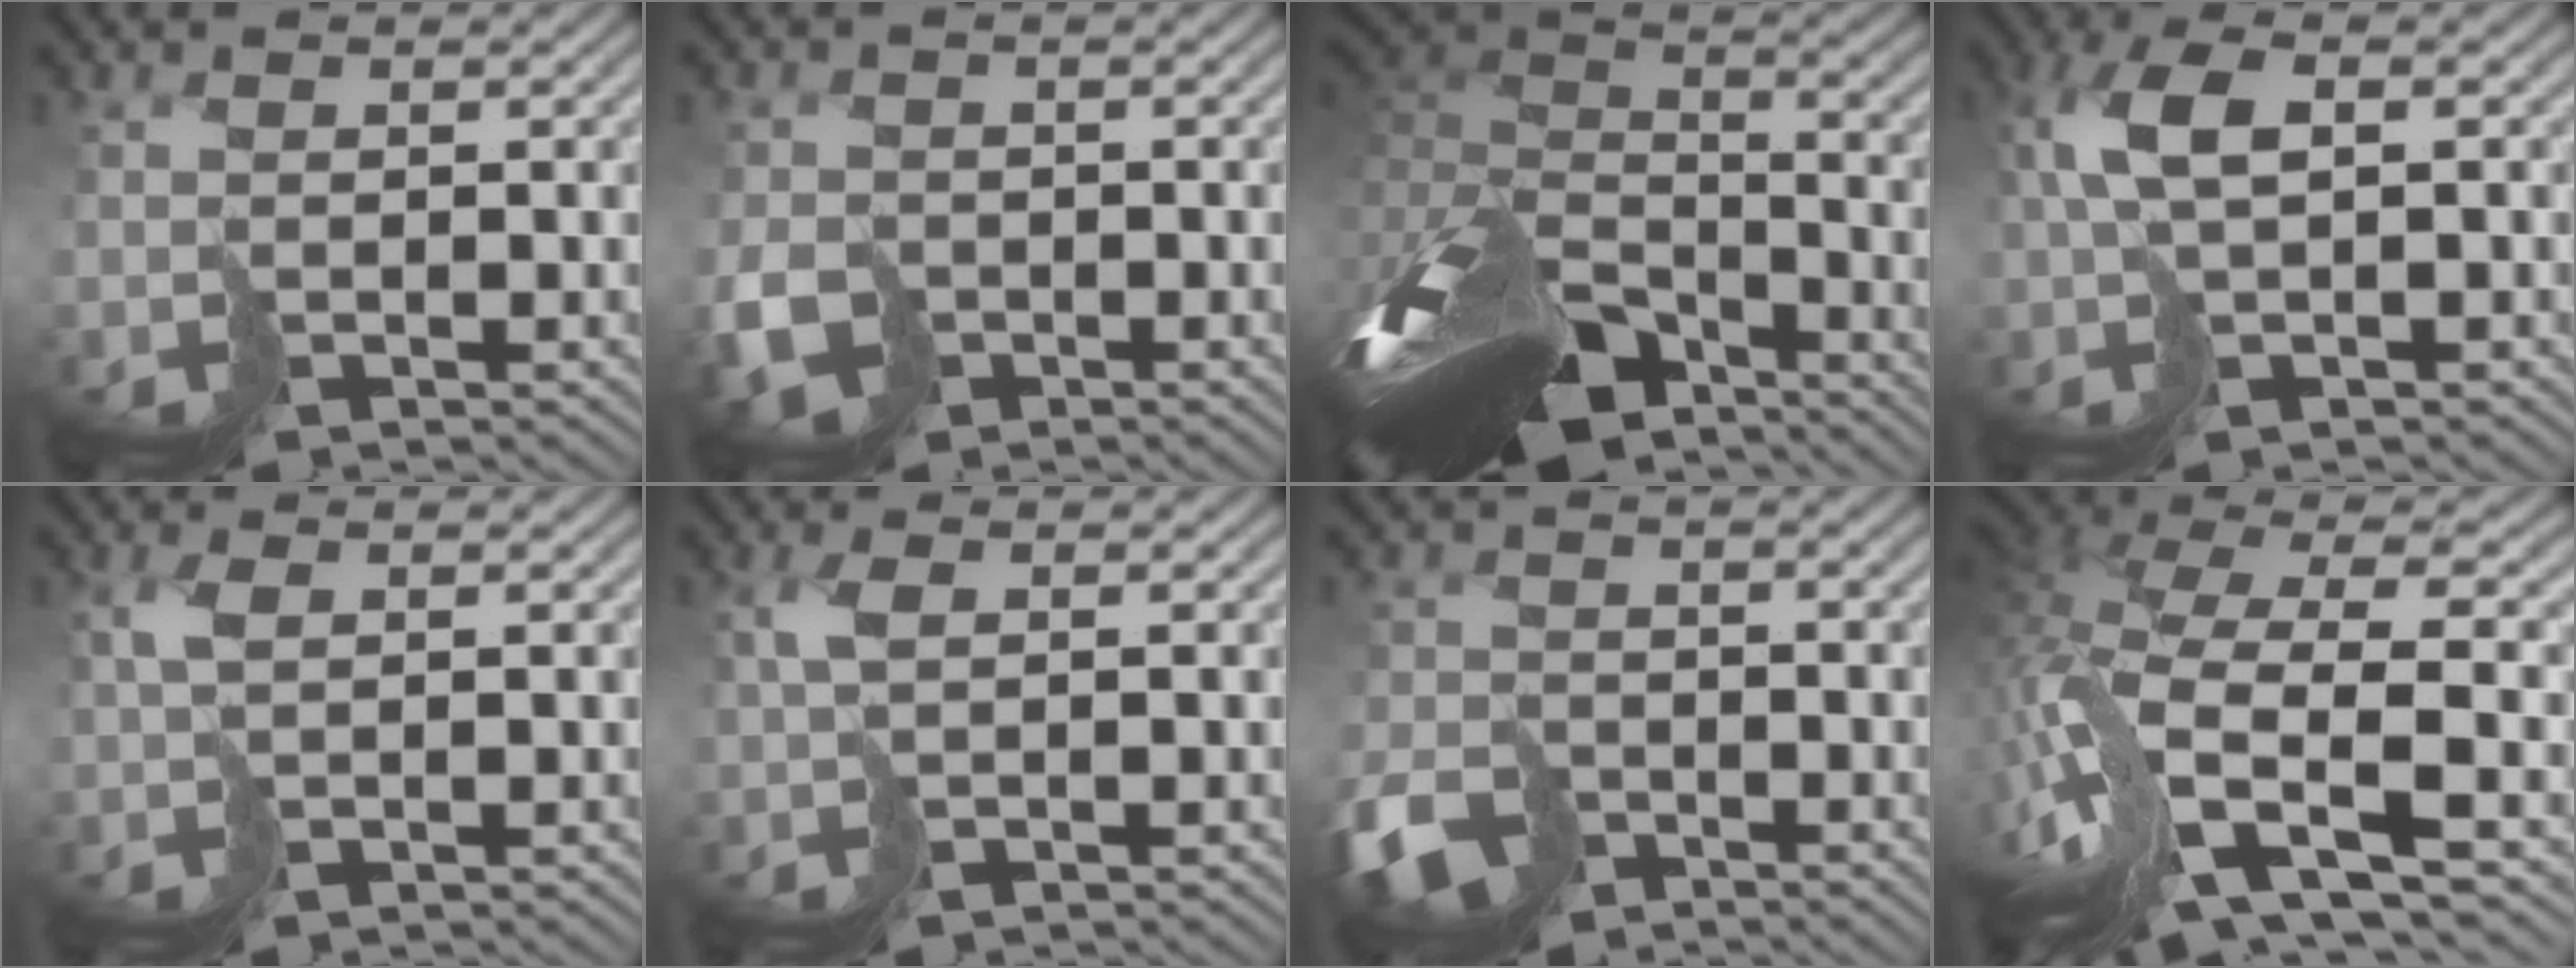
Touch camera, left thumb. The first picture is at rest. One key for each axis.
{"total": 4.0, "fx": -1.8, "fy": 3.2, "fz": 1.7, "tx": -0.043, "ty": -0.010, "tz": -0.038}
{"total": 14.5, "fx": -7.4, "fy": 6.7, "fz": 10.5, "tx": -0.259, "ty": 0.008, "tz": -0.138}
{"total": 6.7, "fx": 1.0, "fy": 2.6, "fz": 6.0, "tx": -0.130, "ty": 0.015, "tz": 0.016}
{"total": 2.4, "fx": 0.9, "fy": 0.8, "fz": 2.1, "tx": -0.047, "ty": 0.007, "tz": 0.019}
{"total": 2.7, "fx": 0.9, "fy": 0.9, "fz": 2.4, "tx": -0.054, "ty": 0.008, "tz": 0.017}
{"total": 6.9, "fx": -4.9, "fy": 3.8, "fz": 3.1, "tx": -0.073, "ty": -0.017, "tz": -0.103}
{"total": 14.8, "fx": -3.4, "fy": 7.2, "fz": 12.5, "tx": -0.322, "ty": -0.028, "tz": -0.031}